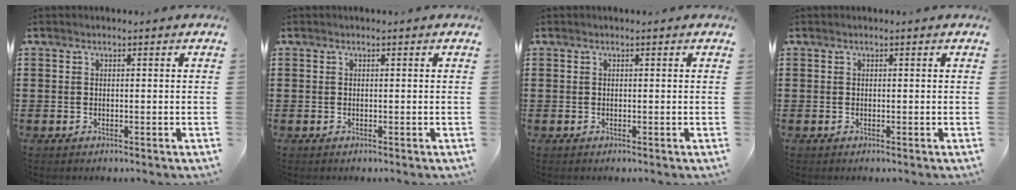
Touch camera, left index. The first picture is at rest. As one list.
[{"total": 0.0}, {"total": 0.0}, {"total": 0.0}]